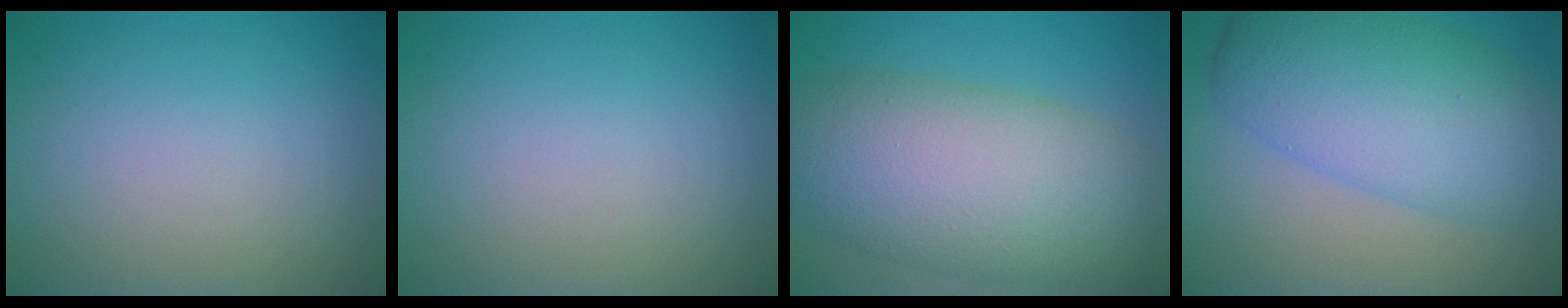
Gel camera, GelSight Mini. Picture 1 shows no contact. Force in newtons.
{"total": 0.0}
{"total": 11.4, "press": 11.4, "slide": 0.6}
{"total": 8.2, "press": 8.2, "slide": 0.1}